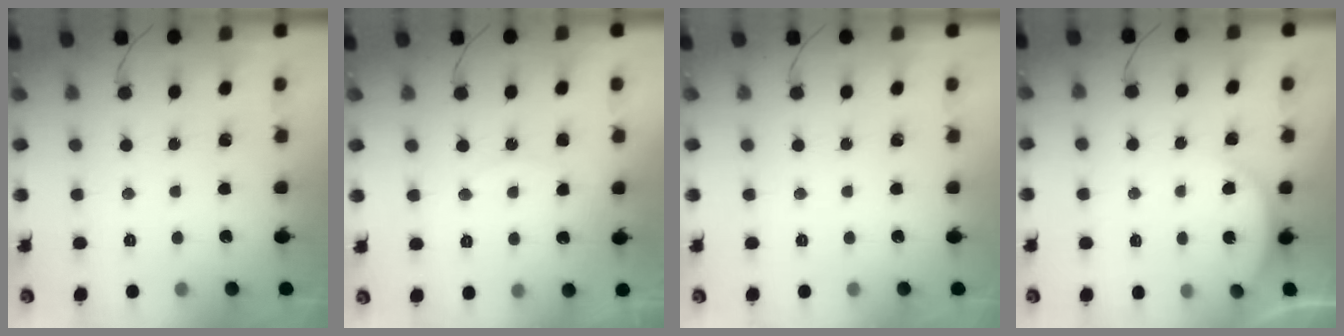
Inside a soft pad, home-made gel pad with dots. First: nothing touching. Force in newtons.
{"total": 6.8, "press": 6.8, "slide": 0.5}
{"total": 0.0}
{"total": 3.1, "press": 3.0, "slide": 0.5}